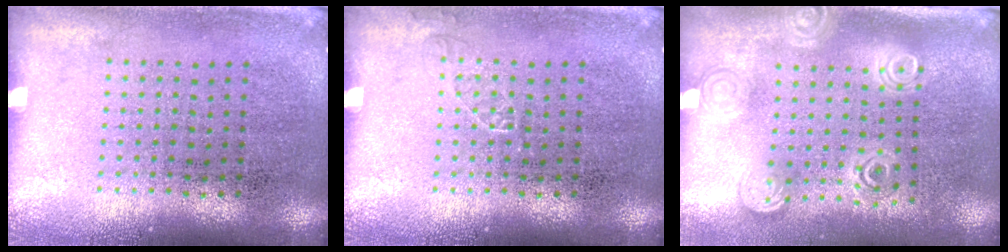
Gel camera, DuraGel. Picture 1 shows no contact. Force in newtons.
{"total": 0.6, "press": 0.6, "slide": 0.0}
{"total": 1.7, "press": 1.4, "slide": 1.0}